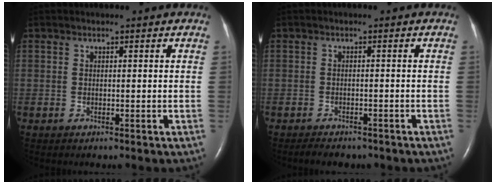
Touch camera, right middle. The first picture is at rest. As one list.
[{"total": 4.6, "force": [-3.8, 1.8, 1.8], "torque": [-0.029, -0.005, -0.044]}]